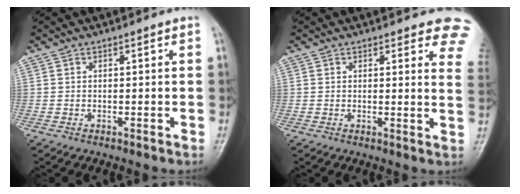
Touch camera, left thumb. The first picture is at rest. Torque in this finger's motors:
{"motor_torque": [3.00, 1.51, 1.51, -1.26, 0.24]}